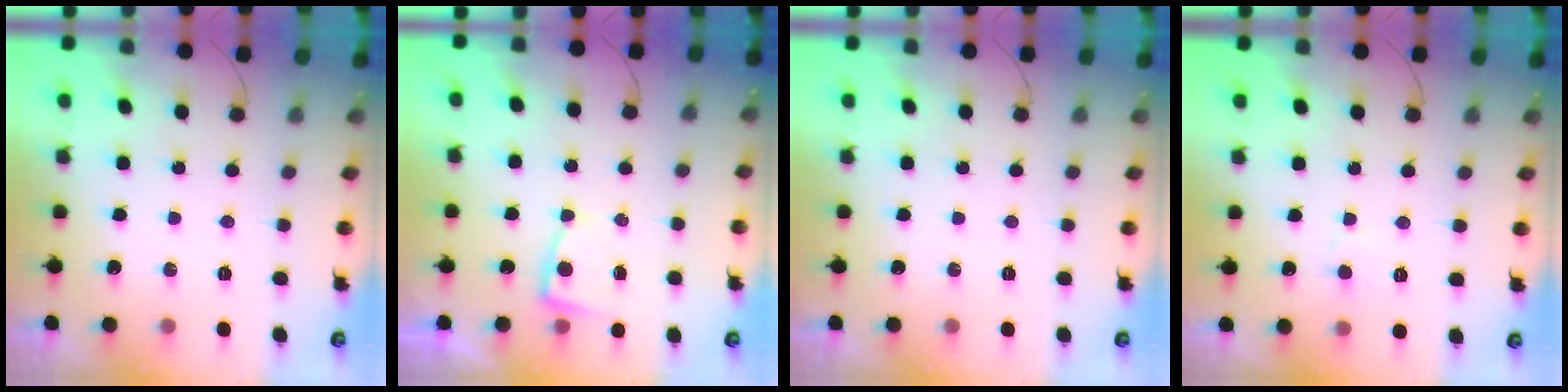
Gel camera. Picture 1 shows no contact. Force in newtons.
{"total": 4.9, "press": 4.9, "slide": 0.5}
{"total": 0.0}
{"total": 3.6, "press": 3.6, "slide": 0.3}